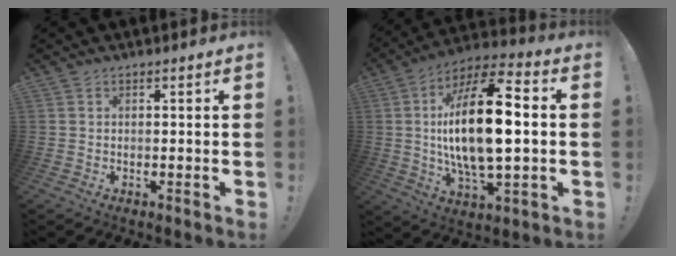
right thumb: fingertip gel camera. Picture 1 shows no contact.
{"total": 23.0, "force": [0.3, 9.1, 21.1], "torque": [-0.395, -0.004, -0.008]}